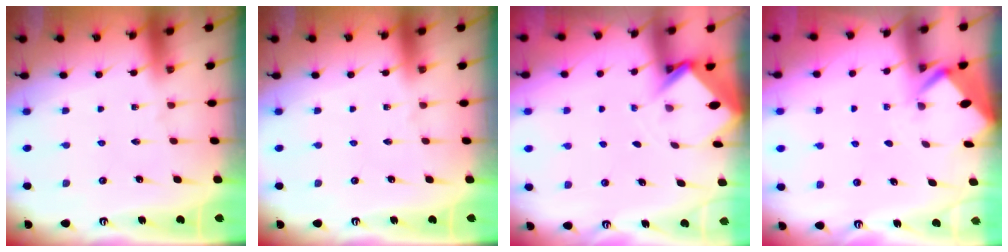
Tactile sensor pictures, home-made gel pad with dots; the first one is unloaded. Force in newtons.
{"total": 0.0}
{"total": 2.9, "press": 2.9, "slide": 0.2}
{"total": 2.8, "press": 2.8, "slide": 0.2}